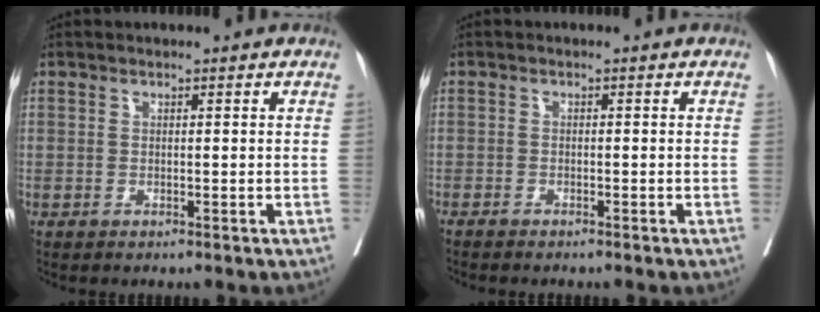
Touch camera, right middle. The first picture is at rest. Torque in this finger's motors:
{"motor_torque": [0.42, -0.30, 0.95, 0.12]}